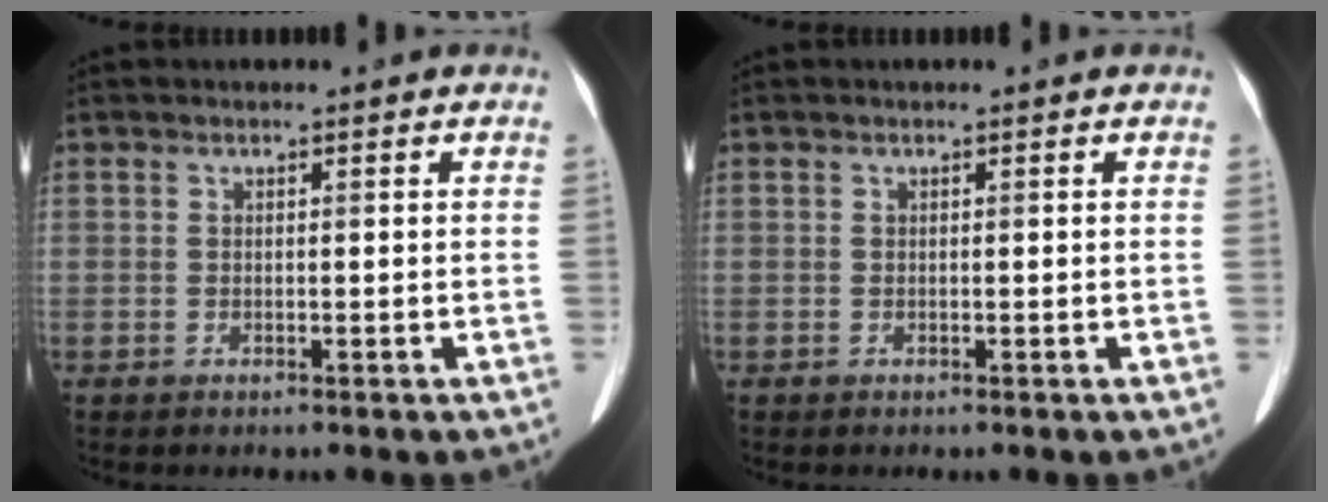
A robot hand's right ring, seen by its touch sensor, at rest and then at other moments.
{"total": 0.0}